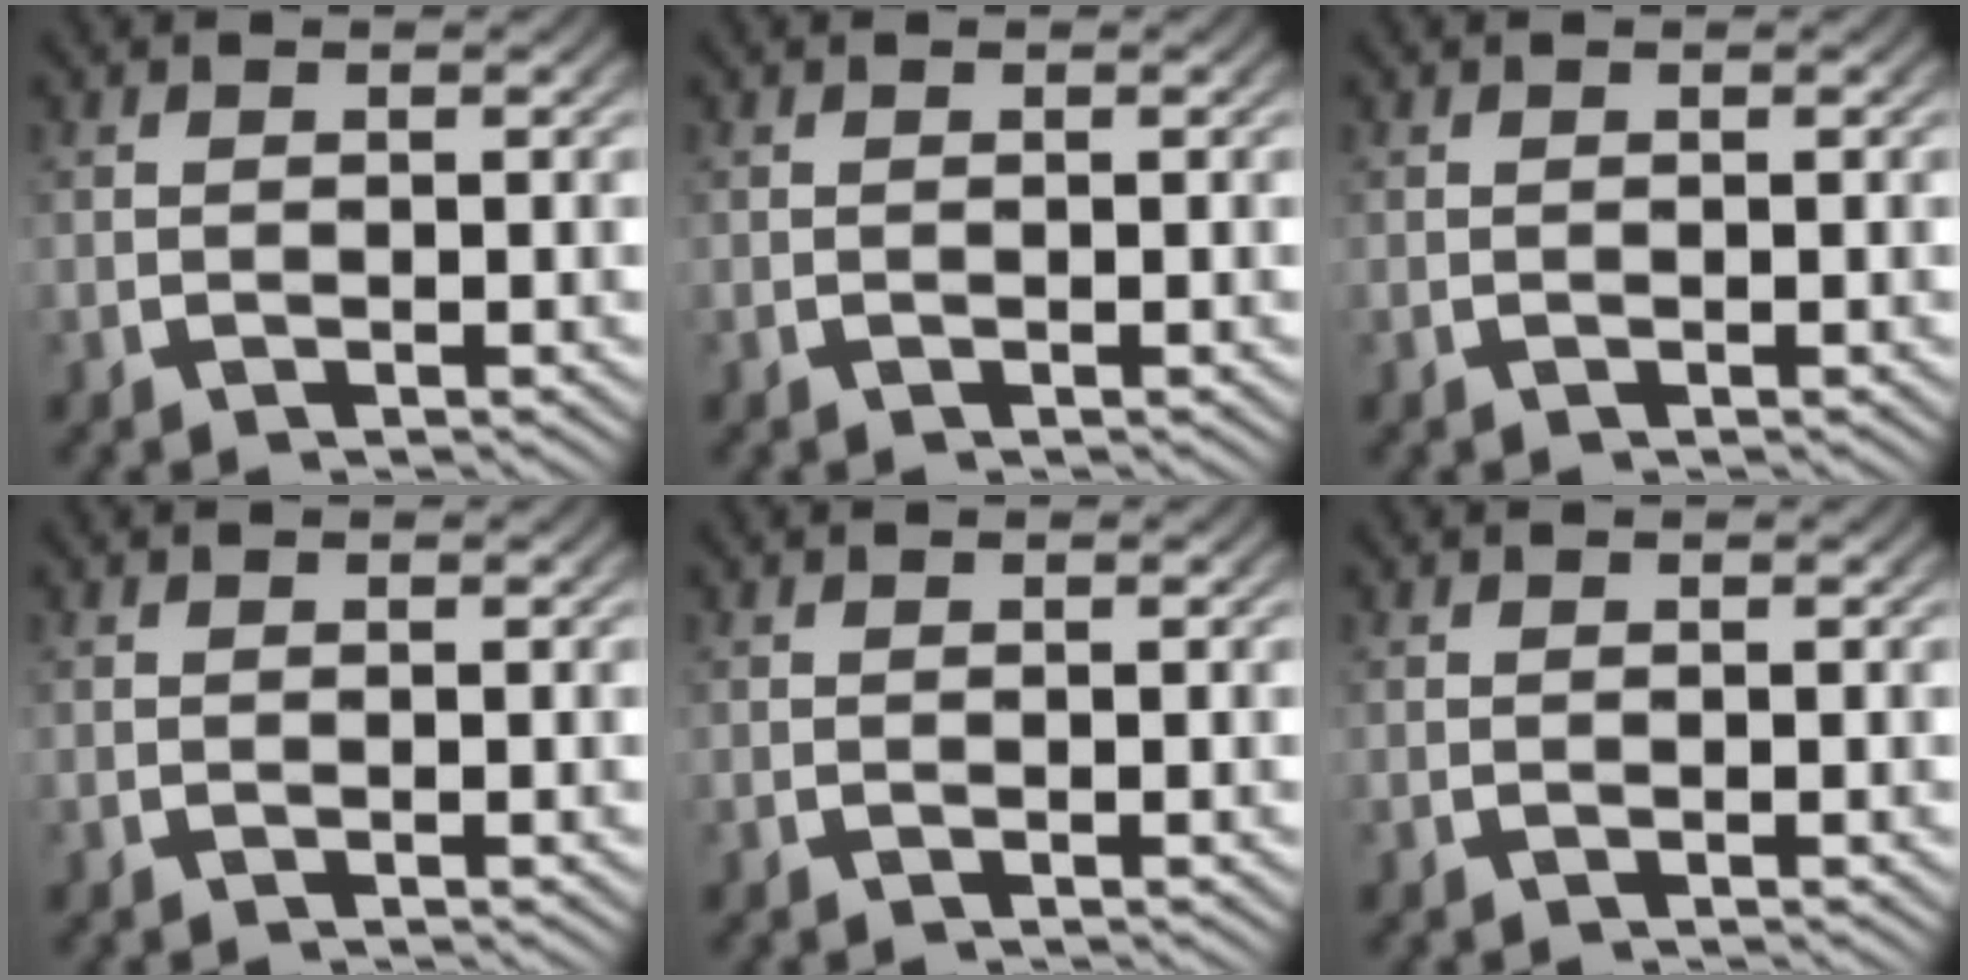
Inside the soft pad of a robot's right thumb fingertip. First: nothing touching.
{"total": 0.0}
{"total": 0.0}
{"total": 0.0}
{"total": 0.0}
{"total": 0.0}